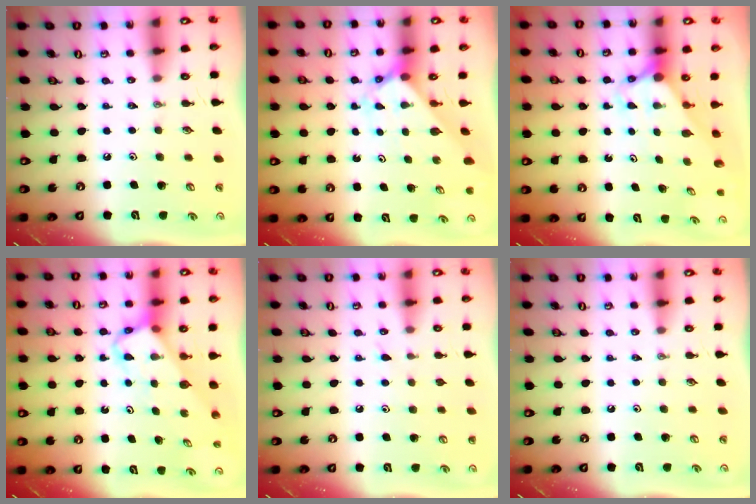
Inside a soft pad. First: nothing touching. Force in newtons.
{"total": 2.1, "press": 2.1, "slide": 0.2}
{"total": 2.7, "press": 2.7, "slide": 0.0}
{"total": 3.9, "press": 3.9, "slide": 0.3}
{"total": 6.8, "press": 6.8, "slide": 0.6}
{"total": 0.0}